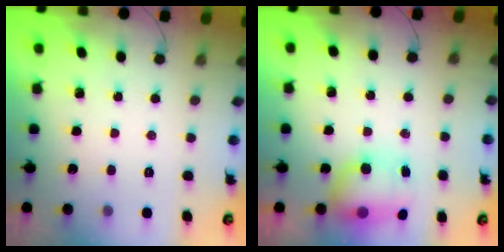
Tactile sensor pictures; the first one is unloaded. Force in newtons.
{"total": 9.1, "press": 8.7, "slide": 2.6}